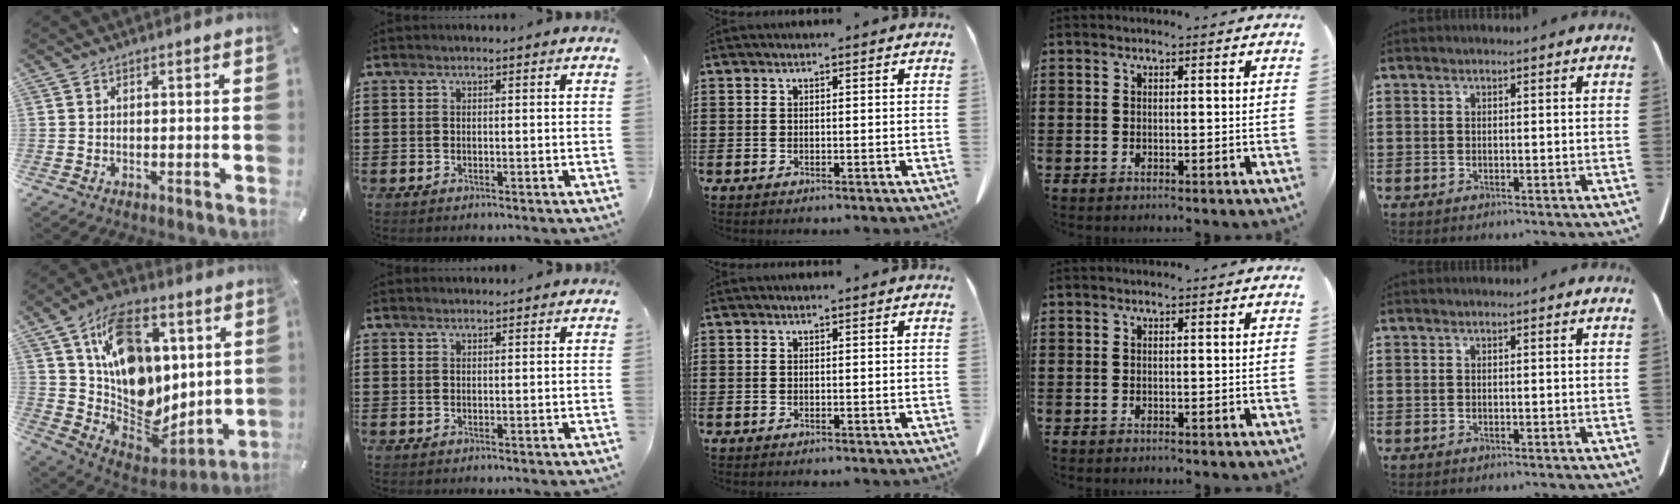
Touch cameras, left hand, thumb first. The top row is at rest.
{"thumb": {"total": 17.6, "force": [5.1, 13.1, 10.5], "torque": [-0.157, -0.039, 0.102]}, "index": {"total": 1.1, "force": [1.0, 0.2, 0.3], "torque": [-0.007, 0.001, 0.020]}}